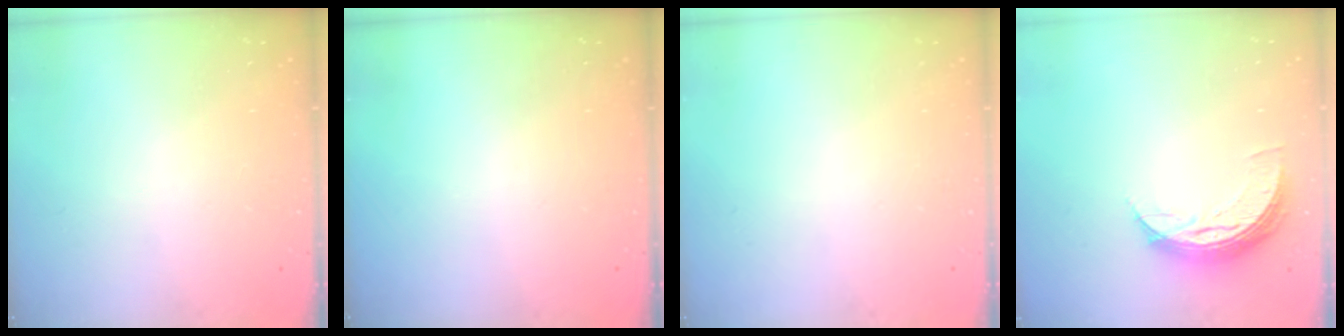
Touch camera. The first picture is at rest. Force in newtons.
{"total": 0.0}
{"total": 0.0}
{"total": 8.3, "press": 8.3, "slide": 0.5}